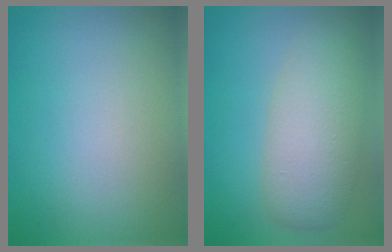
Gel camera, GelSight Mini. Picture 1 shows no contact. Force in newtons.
{"total": 5.6, "press": 5.6, "slide": 0.3}